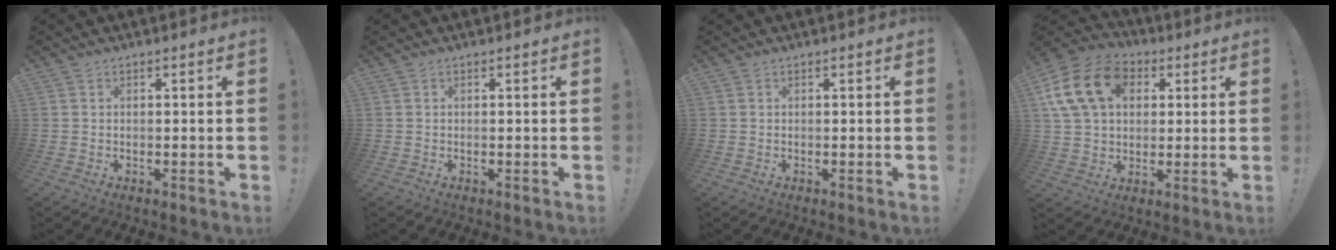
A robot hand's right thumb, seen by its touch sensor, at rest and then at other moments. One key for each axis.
{"total": 0.0}
{"total": 0.0}
{"total": 18.4, "fx": 5.8, "fy": 13.8, "fz": 10.7, "tx": -0.178, "ty": -0.004, "tz": 0.111}